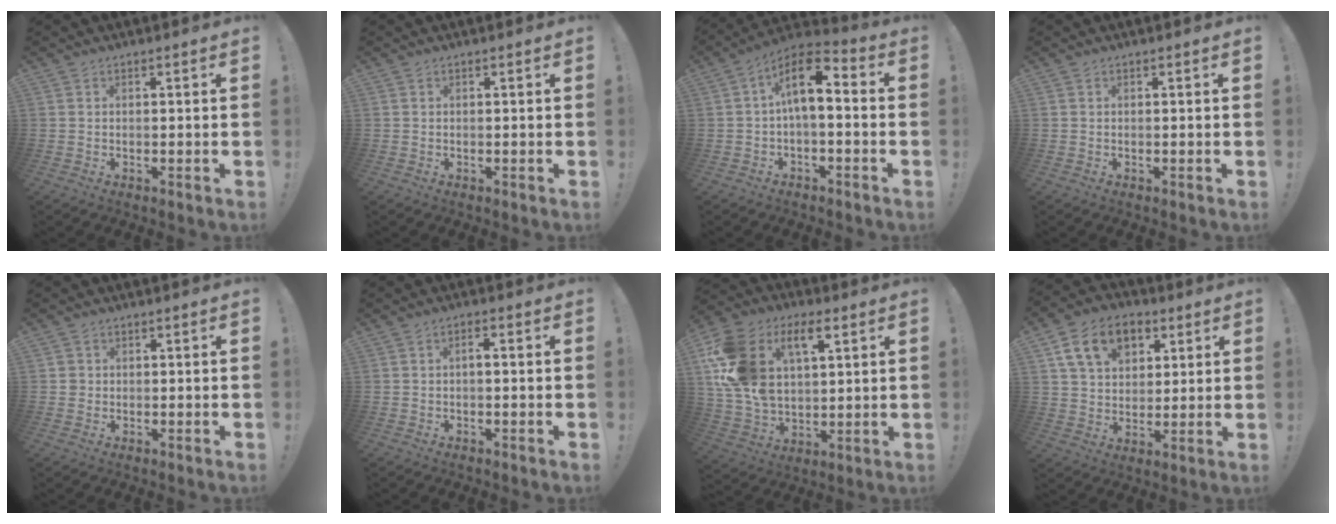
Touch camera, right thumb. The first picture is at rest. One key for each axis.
{"total": 0.0}
{"total": 11.2, "fx": 1.2, "fy": 5.2, "fz": 9.8, "tx": -0.164, "ty": 0.008, "tz": 0.021}
{"total": 0.0}
{"total": 1.2, "fx": 0.0, "fy": 1.2, "fz": 0.2, "tx": -0.011, "ty": 0.006, "tz": 0.002}
{"total": 1.8, "fx": -0.7, "fy": 0.4, "fz": 1.6, "tx": -0.037, "ty": 0.009, "tz": -0.013}
{"total": 19.8, "fx": 7.7, "fy": 12.9, "fz": 12.9, "tx": -0.261, "ty": -0.027, "tz": 0.136}
{"total": 14.8, "fx": 6.5, "fy": 10.3, "fz": 8.4, "tx": -0.130, "ty": -0.016, "tz": 0.125}